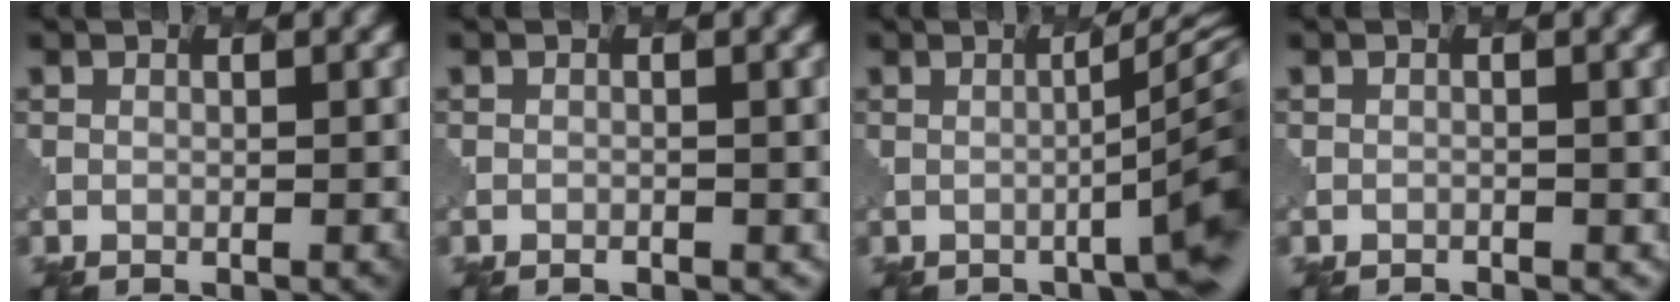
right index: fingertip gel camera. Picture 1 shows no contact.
{"total": 0.9, "force": [0.1, -0.3, -0.8], "torque": [0.002, -0.002, 0.000]}
{"total": 6.8, "force": [-1.8, 0.7, 6.5], "torque": [-0.082, 0.012, -0.026]}
{"total": 1.2, "force": [0.0, -0.4, -1.1], "torque": [0.007, -0.002, -0.002]}